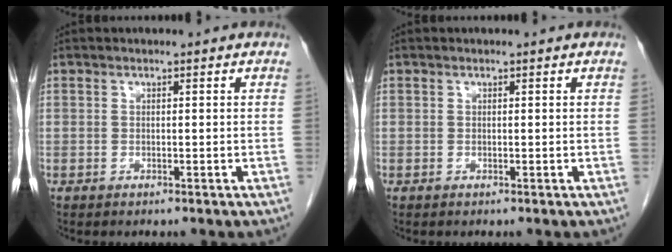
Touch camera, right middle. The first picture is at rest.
{"total": 0.0}